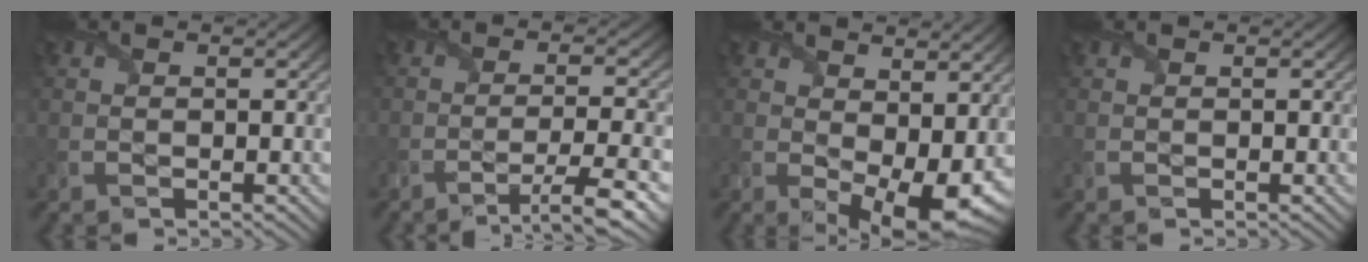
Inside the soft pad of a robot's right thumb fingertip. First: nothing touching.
{"total": 5.9, "force": [-3.3, 1.0, 4.8], "torque": [-0.081, -0.003, -0.059]}
{"total": 9.4, "force": [0.7, 5.3, 7.7], "torque": [-0.125, -0.031, 0.037]}
{"total": 0.0}